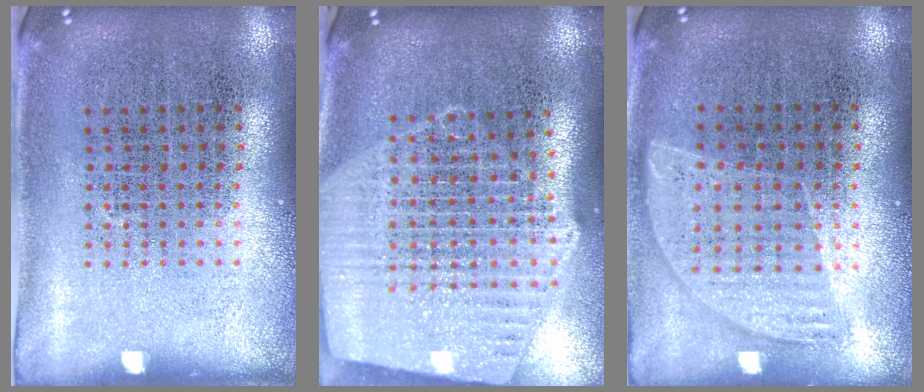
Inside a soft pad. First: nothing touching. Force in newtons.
{"total": 2.6, "press": 2.2, "slide": 1.3}
{"total": 0.9, "press": 0.8, "slide": 0.3}